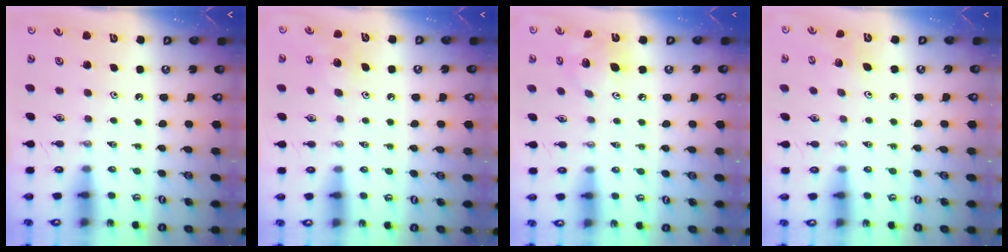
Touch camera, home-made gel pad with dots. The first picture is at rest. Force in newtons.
{"total": 8.7, "press": 8.7, "slide": 0.9}
{"total": 11.3, "press": 11.2, "slide": 1.4}
{"total": 3.3, "press": 3.3, "slide": 0.3}